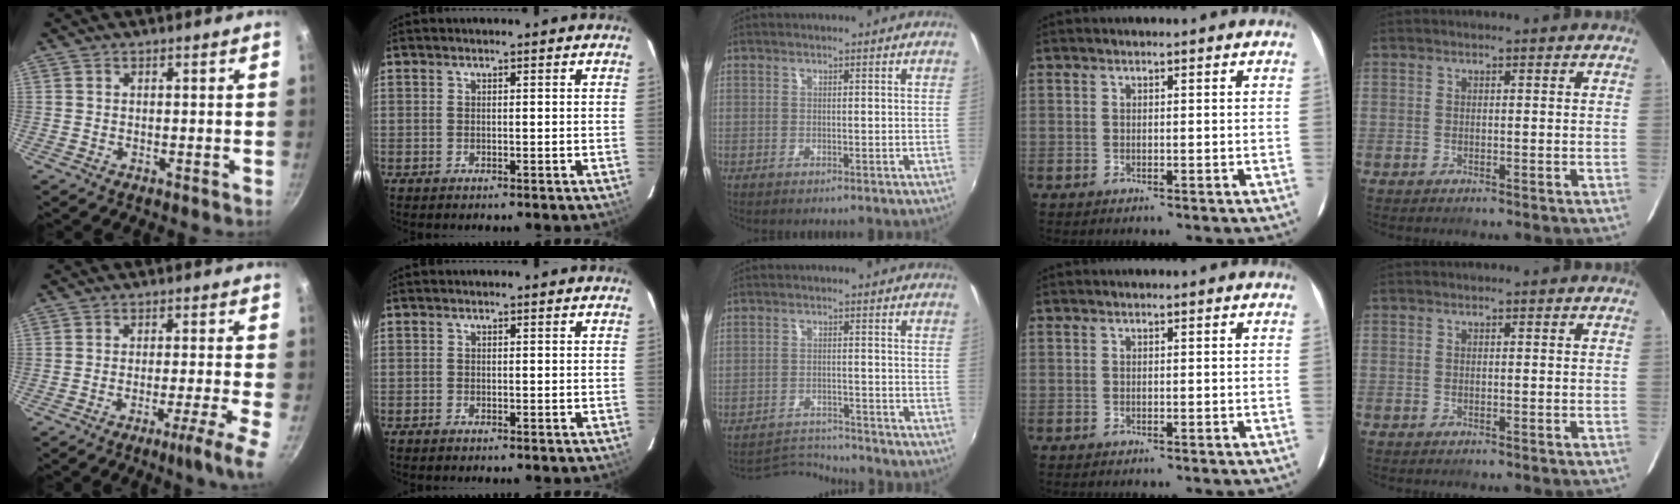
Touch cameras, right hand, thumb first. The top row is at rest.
{"thumb": {"total": 6.5, "force": [-3.4, -0.5, 5.5], "torque": [-0.087, 0.014, -0.053]}, "middle": {"total": 5.2, "force": [-5.2, -0.4, -0.8], "torque": [-0.010, 0.007, -0.093]}}